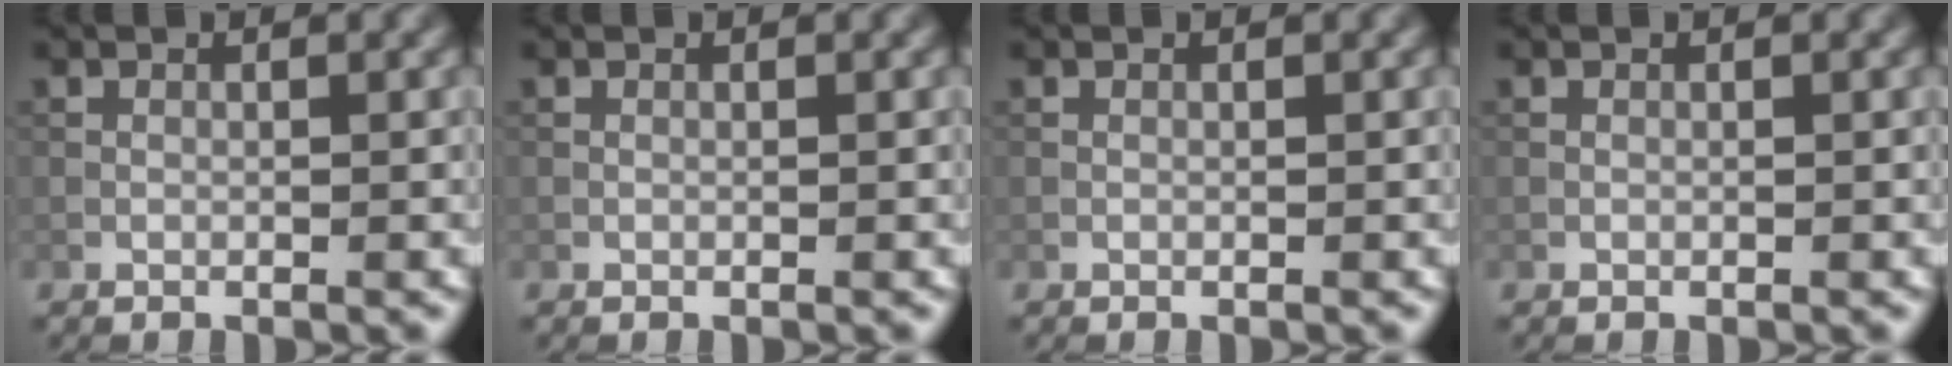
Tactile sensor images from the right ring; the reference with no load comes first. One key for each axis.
{"total": 0.0}
{"total": 0.0}
{"total": 0.0}